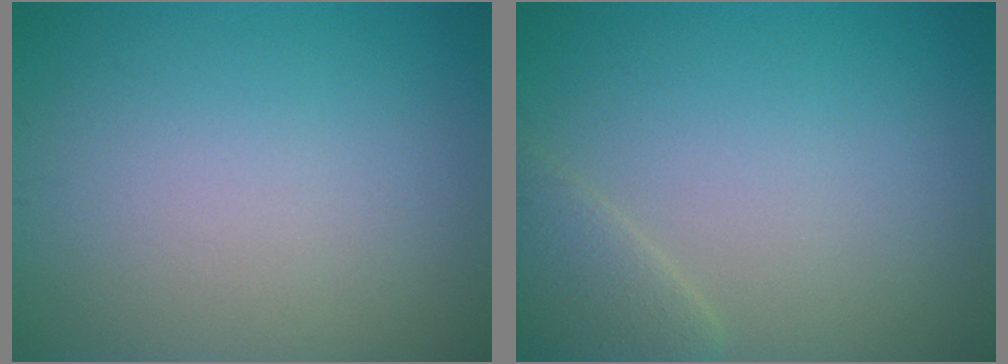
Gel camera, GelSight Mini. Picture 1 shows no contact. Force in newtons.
{"total": 2.0, "press": 2.0, "slide": 0.2}